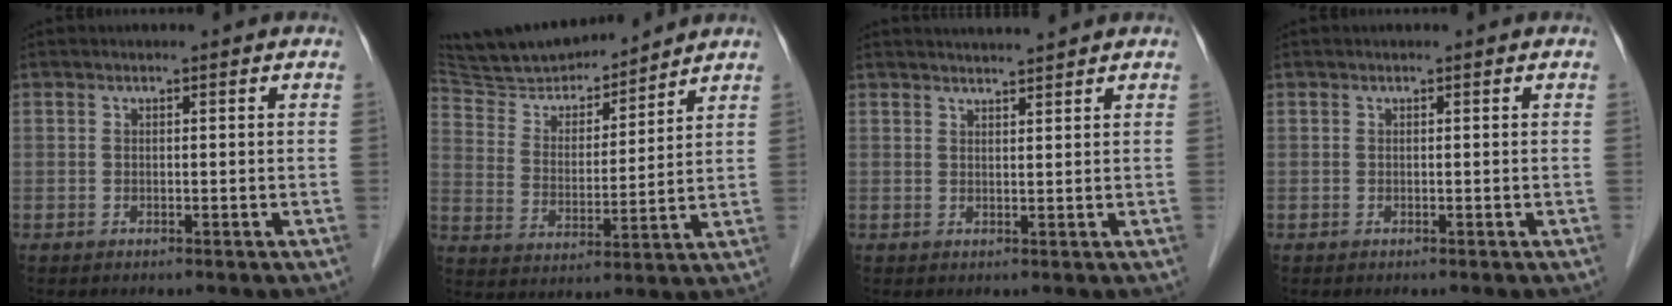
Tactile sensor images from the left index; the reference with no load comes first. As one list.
[{"total": 14.8, "force": [13.9, 2.7, 4.3], "torque": [-0.074, 0.007, 0.243]}, {"total": 3.4, "force": [3.3, -0.4, 0.8], "torque": [-0.014, 0.013, 0.052]}, {"total": 0.0}]